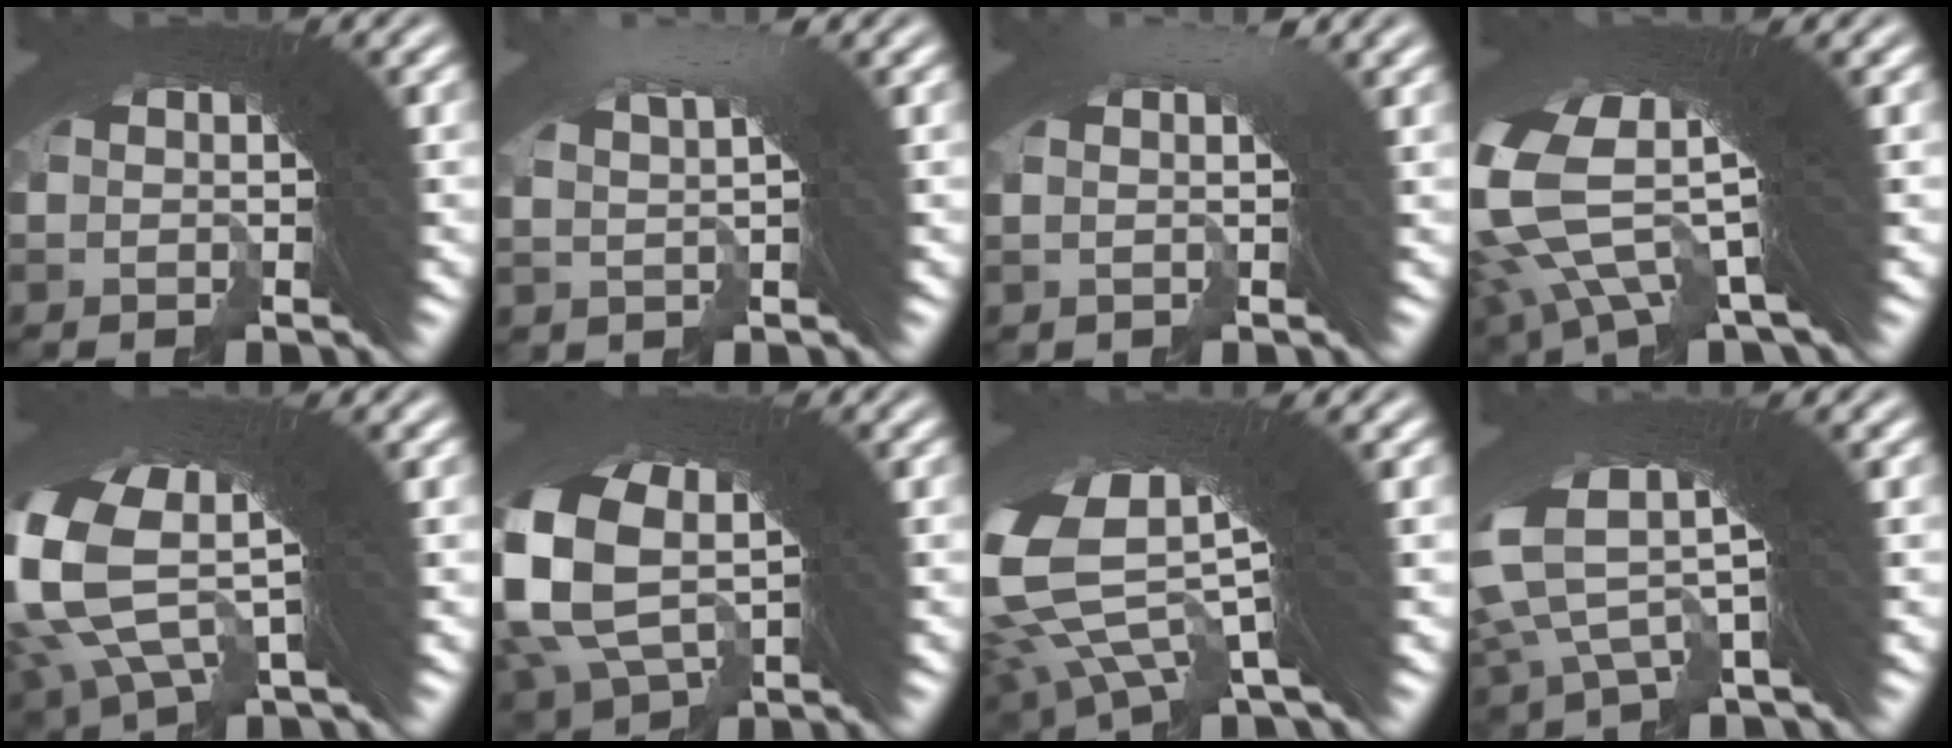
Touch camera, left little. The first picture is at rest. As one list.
[{"total": 1.9, "force": [1.4, -0.4, 1.2], "torque": [-0.006, 0.018, 0.023]}, {"total": 1.3, "force": [0.9, -0.3, 0.9], "torque": [0.001, 0.018, 0.010]}, {"total": 10.6, "force": [2.4, 5.0, 9.1], "torque": [-0.197, -0.005, 0.043]}, {"total": 10.3, "force": [2.2, 6.3, 7.8], "torque": [-0.196, -0.010, 0.039]}, {"total": 6.6, "force": [-0.3, 4.8, 4.5], "torque": [-0.136, -0.031, 0.015]}, {"total": 11.1, "force": [3.7, 5.5, 8.9], "torque": [-0.193, 0.009, 0.058]}, {"total": 6.6, "force": [1.7, 2.9, 5.7], "torque": [-0.111, 0.003, 0.028]}]